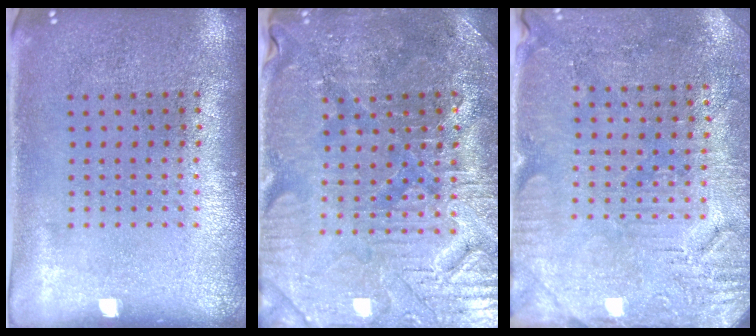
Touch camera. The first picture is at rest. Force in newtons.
{"total": 3.6, "press": 3.6, "slide": 0.5}
{"total": 3.0, "press": 2.9, "slide": 0.6}